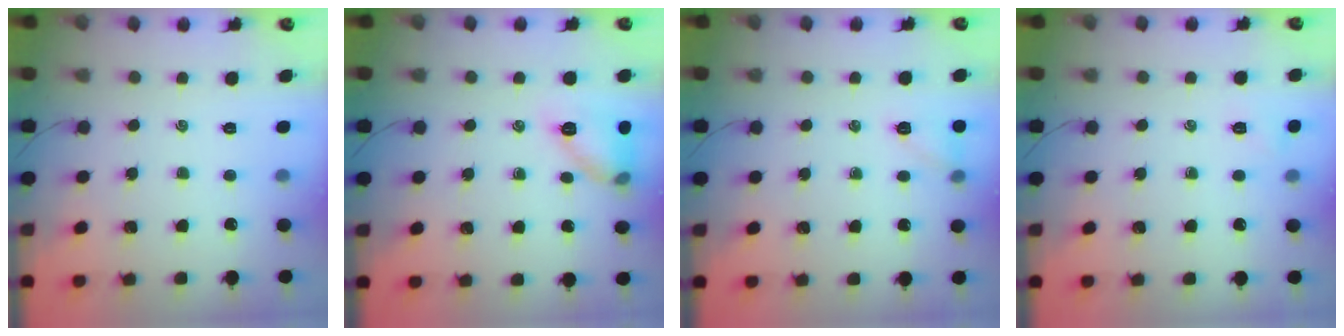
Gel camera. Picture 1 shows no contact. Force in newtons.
{"total": 11.1, "press": 11.0, "slide": 0.7}
{"total": 7.0, "press": 6.8, "slide": 1.6}
{"total": 4.5, "press": 4.4, "slide": 1.0}